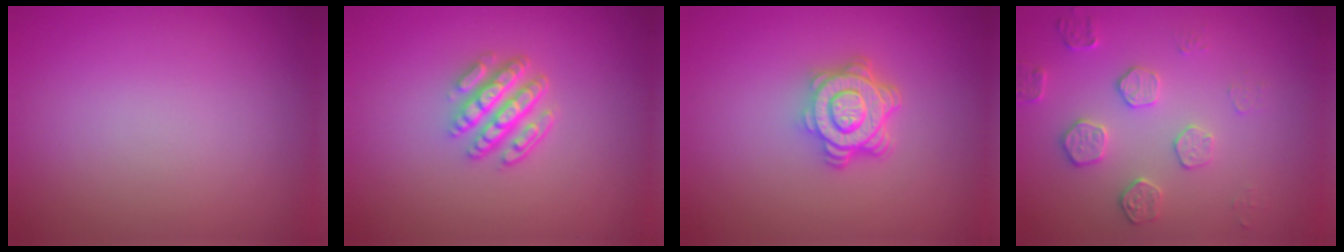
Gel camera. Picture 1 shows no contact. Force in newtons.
{"total": 4.6, "press": 3.3, "slide": 3.1}
{"total": 4.8, "press": 3.7, "slide": 3.1}
{"total": 2.2, "press": 1.8, "slide": 1.2}